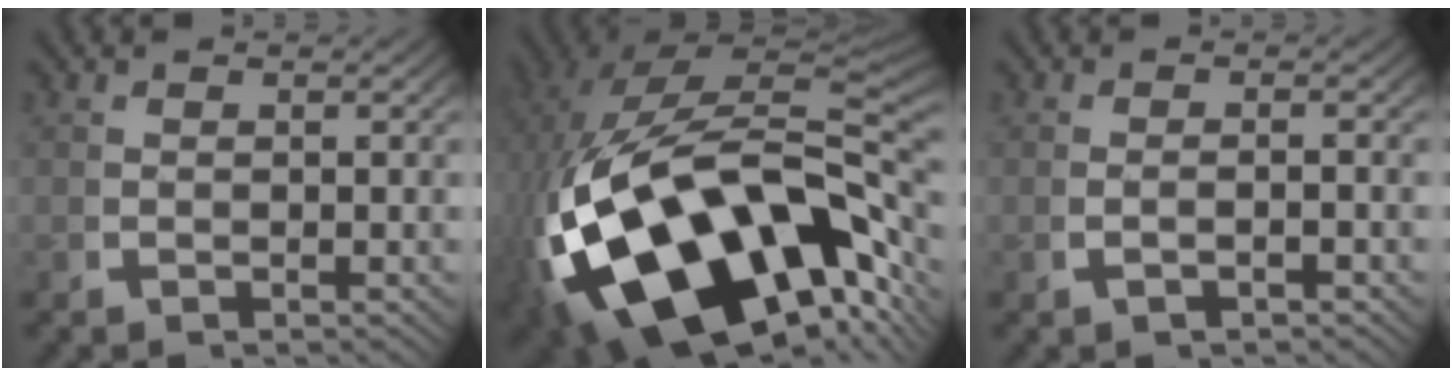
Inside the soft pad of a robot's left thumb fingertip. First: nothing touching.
{"total": 27.4, "force": [-5.6, 16.3, 21.3], "torque": [-0.414, -0.081, -0.046]}
{"total": 1.3, "force": [-0.7, 0.3, 1.1], "torque": [-0.027, -0.001, -0.009]}